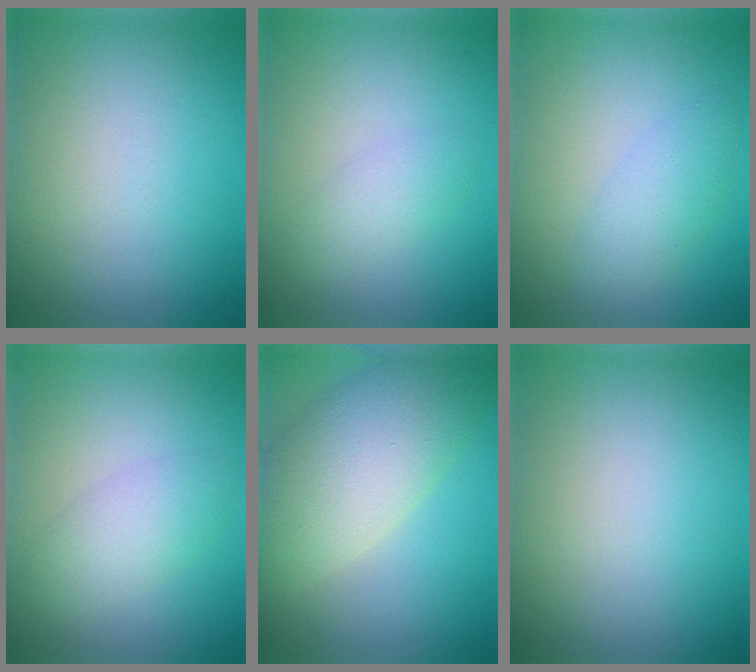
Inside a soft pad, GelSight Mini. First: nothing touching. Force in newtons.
{"total": 2.0, "press": 2.0, "slide": 0.2}
{"total": 2.5, "press": 2.5, "slide": 0.1}
{"total": 2.9, "press": 2.9, "slide": 0.1}
{"total": 8.0, "press": 8.0, "slide": 0.6}
{"total": 0.0}